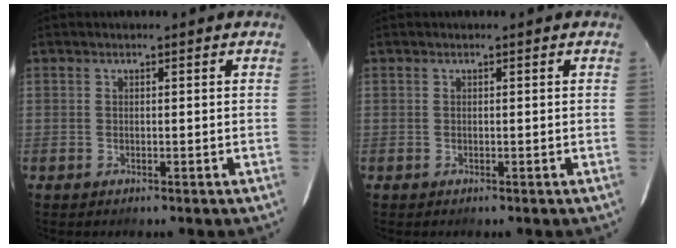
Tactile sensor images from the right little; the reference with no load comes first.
{"total": 0.0}